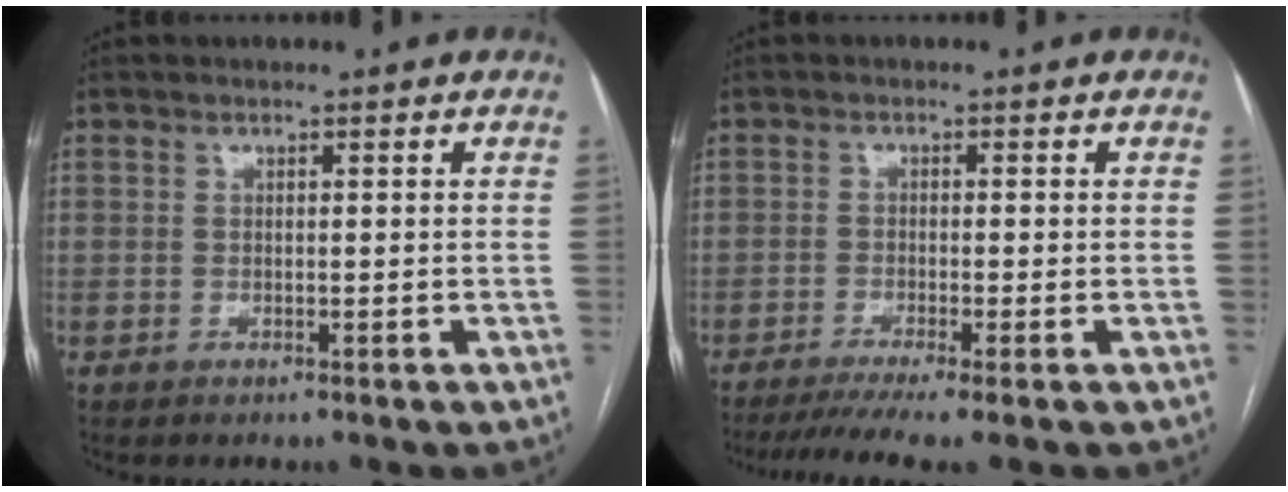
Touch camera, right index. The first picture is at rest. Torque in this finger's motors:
{"motor_torque": [0.43, -0.19, 0.17, 0.05]}